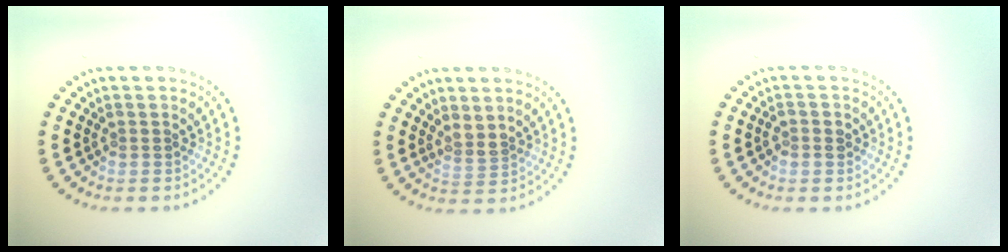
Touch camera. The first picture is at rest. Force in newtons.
{"total": 1.4, "press": 0.9, "slide": 1.0}
{"total": 1.5, "press": 1.4, "slide": 0.4}